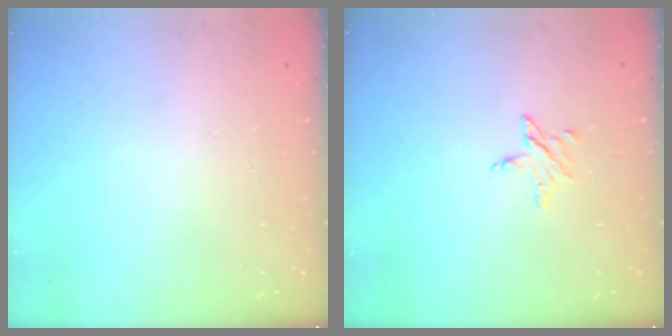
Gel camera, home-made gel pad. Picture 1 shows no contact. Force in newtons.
{"total": 3.9, "press": 3.9, "slide": 0.3}